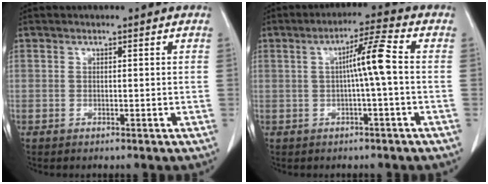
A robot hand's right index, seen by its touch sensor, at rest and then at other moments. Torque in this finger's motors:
{"motor_torque": [0.66, -0.34, 0.29, 0.09]}